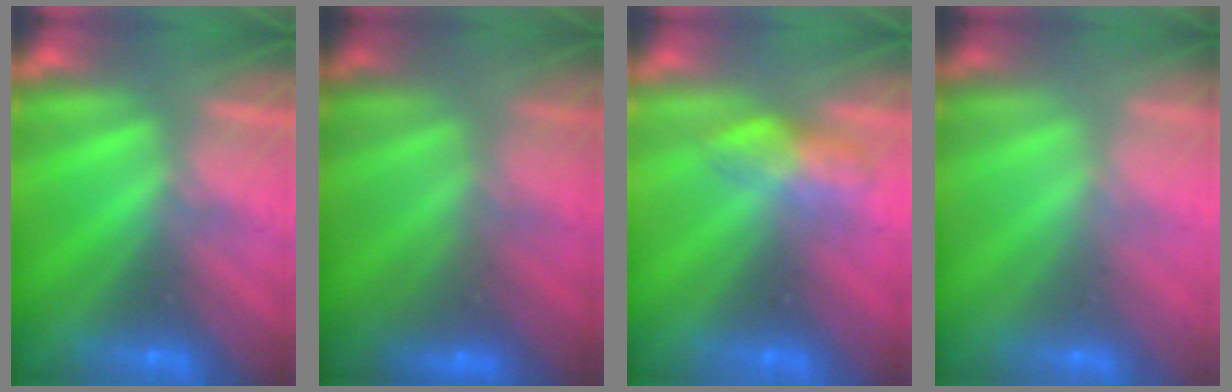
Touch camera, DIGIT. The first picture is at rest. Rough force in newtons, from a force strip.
{"total": 2.8}
{"total": 2.8}
{"total": 1.6}